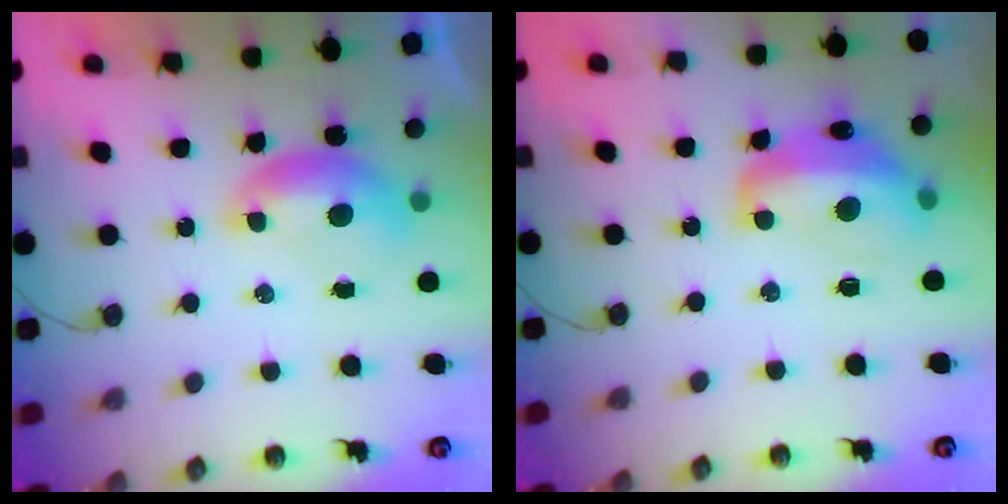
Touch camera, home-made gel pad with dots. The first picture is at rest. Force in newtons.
{"total": 9.0, "press": 8.9, "slide": 1.4}